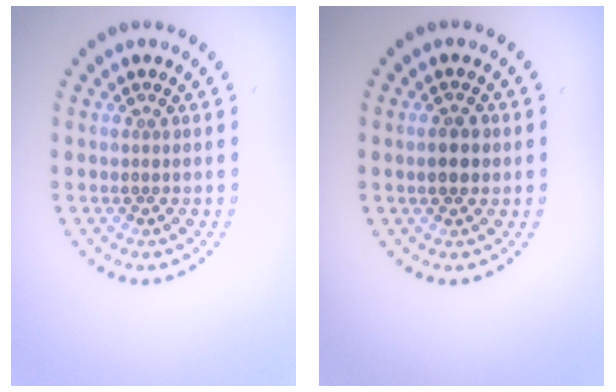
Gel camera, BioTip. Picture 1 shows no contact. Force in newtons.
{"total": 2.0, "press": 2.0, "slide": 0.1}